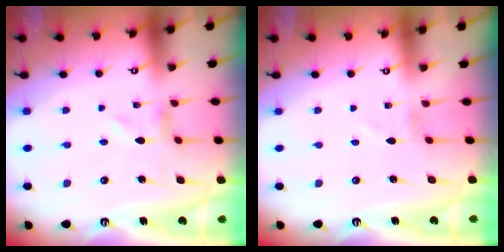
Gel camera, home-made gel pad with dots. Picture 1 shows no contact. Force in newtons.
{"total": 0.9, "press": 0.8, "slide": 0.1}